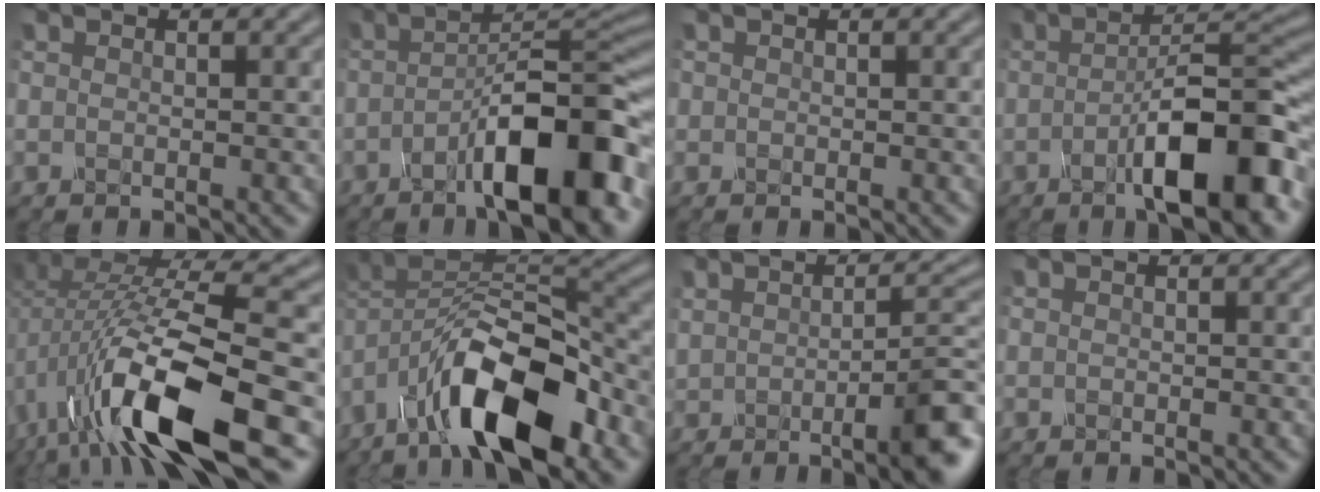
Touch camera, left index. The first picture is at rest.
{"total": 10.4, "force": [-4.6, 2.7, 8.9], "torque": [-0.125, 0.013, -0.071]}
{"total": 0.6, "force": [-0.1, -0.2, -0.5], "torque": [0.005, -0.001, 0.005]}
{"total": 9.7, "force": [-3.7, 2.4, 8.6], "torque": [-0.124, 0.012, -0.057]}
{"total": 11.1, "force": [-2.9, 3.8, 10.0], "torque": [-0.202, 0.000, -0.052]}
{"total": 11.3, "force": [-6.8, 4.1, 8.0], "torque": [-0.137, 0.005, -0.126]}
{"total": 5.9, "force": [-1.0, 1.4, 5.6], "torque": [-0.077, -0.005, -0.006]}
{"total": 0.0}